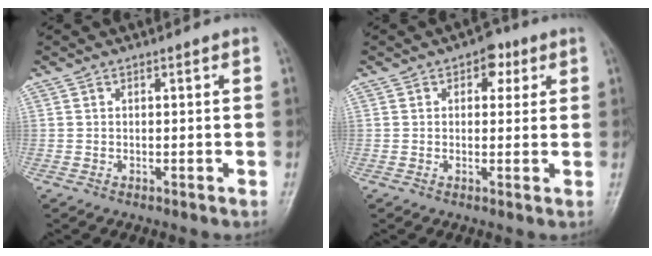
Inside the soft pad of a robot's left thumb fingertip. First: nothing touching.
{"total": 3.7, "force": [1.6, 2.4, 2.3], "torque": [-0.005, 0.001, 0.015]}